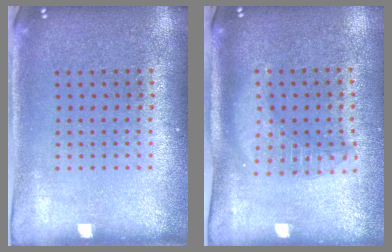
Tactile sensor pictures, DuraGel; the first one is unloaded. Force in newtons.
{"total": 1.8, "press": 1.6, "slide": 1.0}